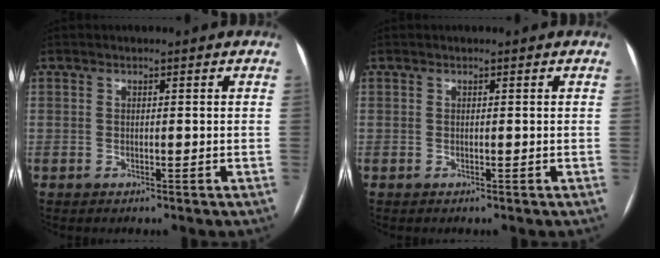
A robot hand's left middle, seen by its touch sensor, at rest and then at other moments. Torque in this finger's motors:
{"motor_torque": [0.04, -0.19, 0.00, 0.01]}